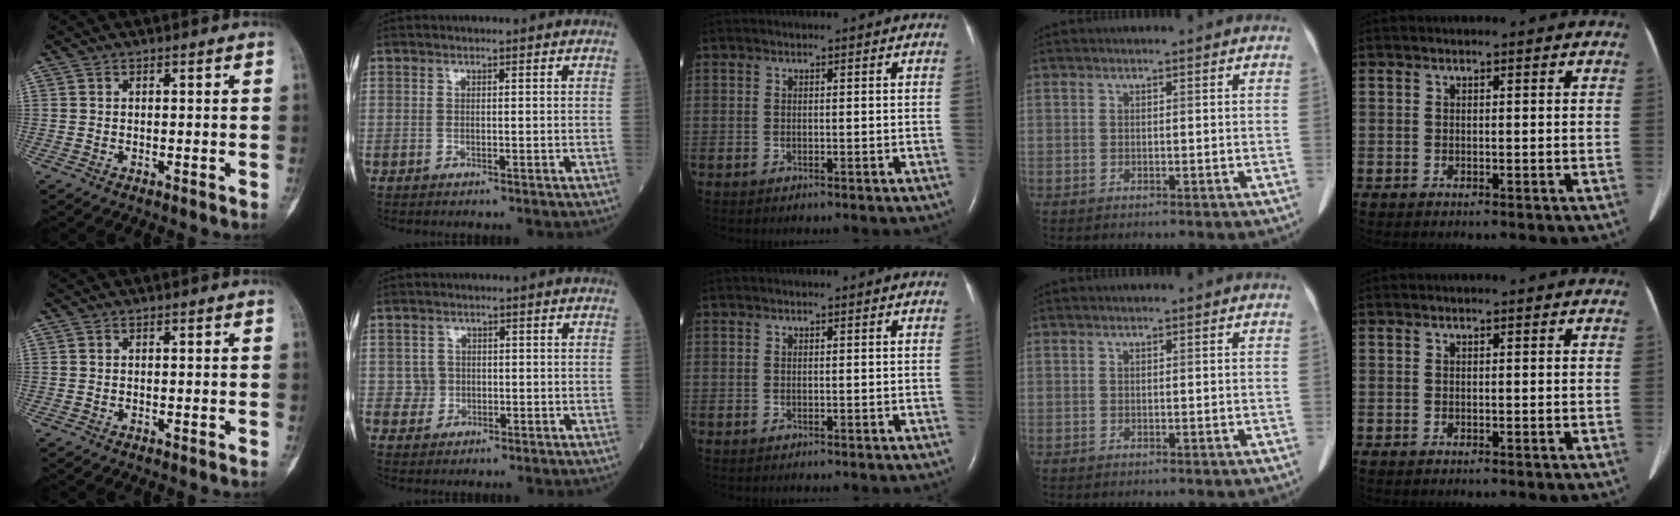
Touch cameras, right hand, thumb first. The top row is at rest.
{"index": {"total": 2.3, "force": [-0.2, 2.3, 0.2], "torque": [0.003, 0.007, -0.002]}}